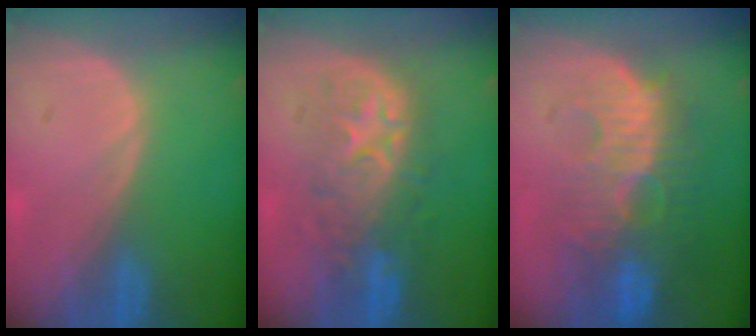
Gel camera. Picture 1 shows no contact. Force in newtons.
{"total": 8.7, "press": 8.6, "slide": 1.7}
{"total": 10.8, "press": 9.9, "slide": 4.2}